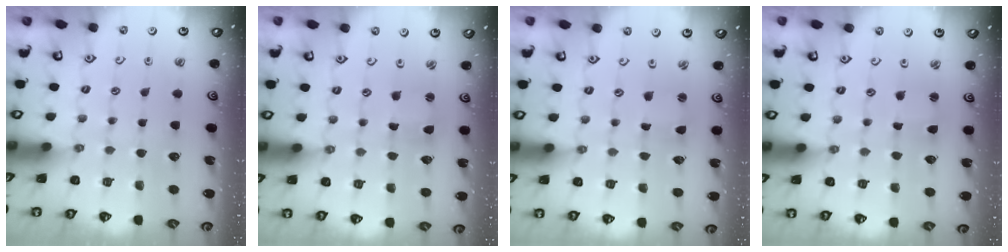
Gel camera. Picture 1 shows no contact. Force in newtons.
{"total": 1.1, "press": 1.0, "slide": 0.2}
{"total": 0.7, "press": 0.7, "slide": 0.0}
{"total": 1.9, "press": 1.8, "slide": 0.3}